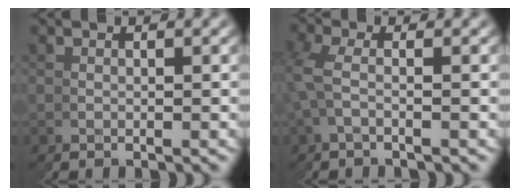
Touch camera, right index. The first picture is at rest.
{"total": 2.6, "force": [1.8, 1.9, 0.1], "torque": [-0.026, 0.013, 0.022]}